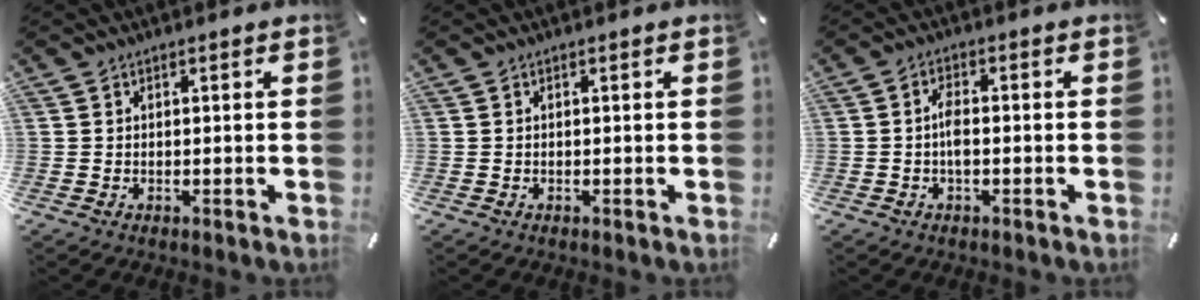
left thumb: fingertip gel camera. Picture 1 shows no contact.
{"total": 0.0}
{"total": 3.7, "force": [-0.7, 1.6, 3.2], "torque": [-0.059, 0.007, -0.013]}